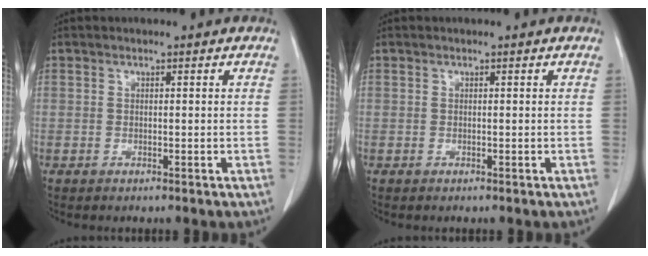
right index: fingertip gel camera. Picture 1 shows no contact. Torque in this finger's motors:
{"motor_torque": [0.00, 0.00, 0.00, 0.00]}